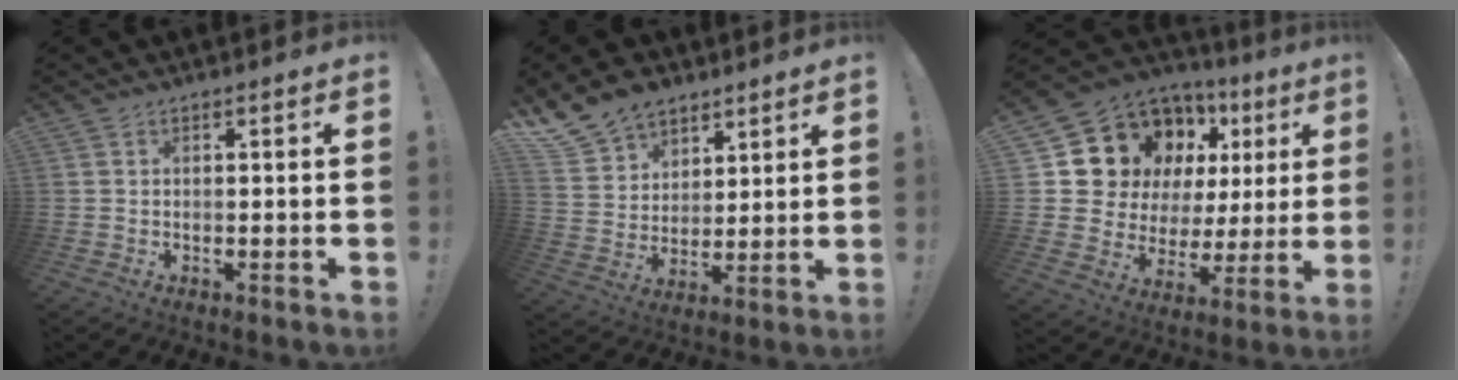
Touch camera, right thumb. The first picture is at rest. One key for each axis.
{"total": 12.7, "fx": 9.3, "fy": 8.1, "fz": 3.1, "tx": -0.069, "ty": -0.065, "tz": 0.185}
{"total": 12.9, "fx": 8.4, "fy": 8.5, "fz": 5.0, "tx": -0.083, "ty": -0.073, "tz": 0.168}